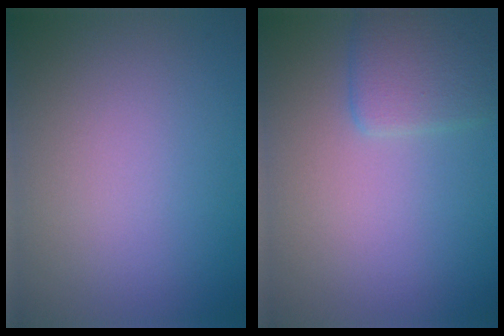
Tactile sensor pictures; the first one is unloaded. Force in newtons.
{"total": 2.6, "press": 2.6, "slide": 0.1}